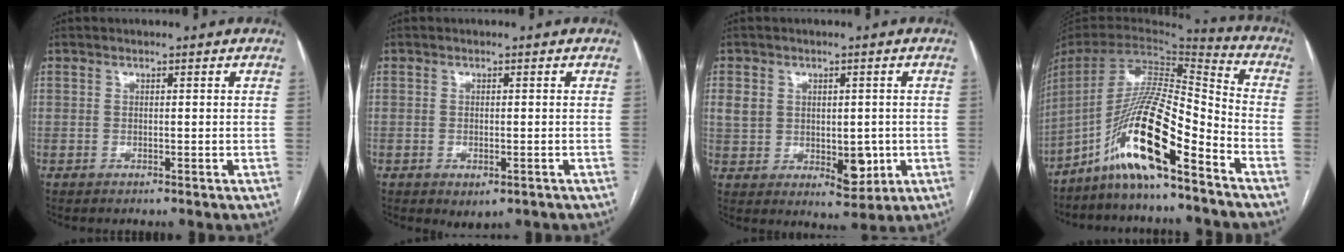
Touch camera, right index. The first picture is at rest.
{"total": 2.3, "force": [-1.0, 1.3, 1.6], "torque": [-0.021, -0.004, -0.002]}
{"total": 8.3, "force": [0.0, 5.6, 6.1], "torque": [-0.082, 0.003, 0.018]}
{"total": 16.6, "force": [-10.5, 1.5, 12.8], "torque": [-0.255, 0.001, -0.195]}